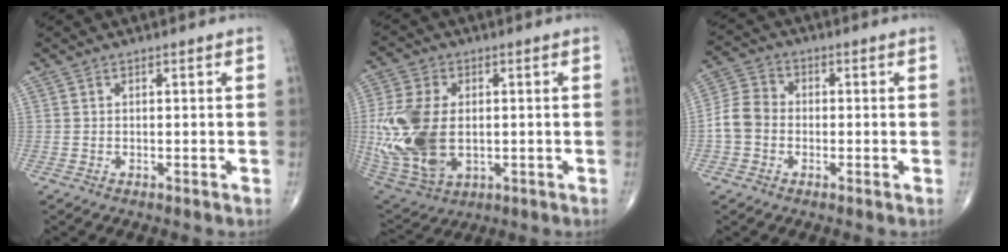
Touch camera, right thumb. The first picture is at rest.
{"total": 18.8, "force": [-0.6, 11.9, 14.5], "torque": [-0.322, -0.014, 0.005]}
{"total": 6.5, "force": [-1.3, 5.4, 3.3], "torque": [-0.057, 0.021, -0.039]}